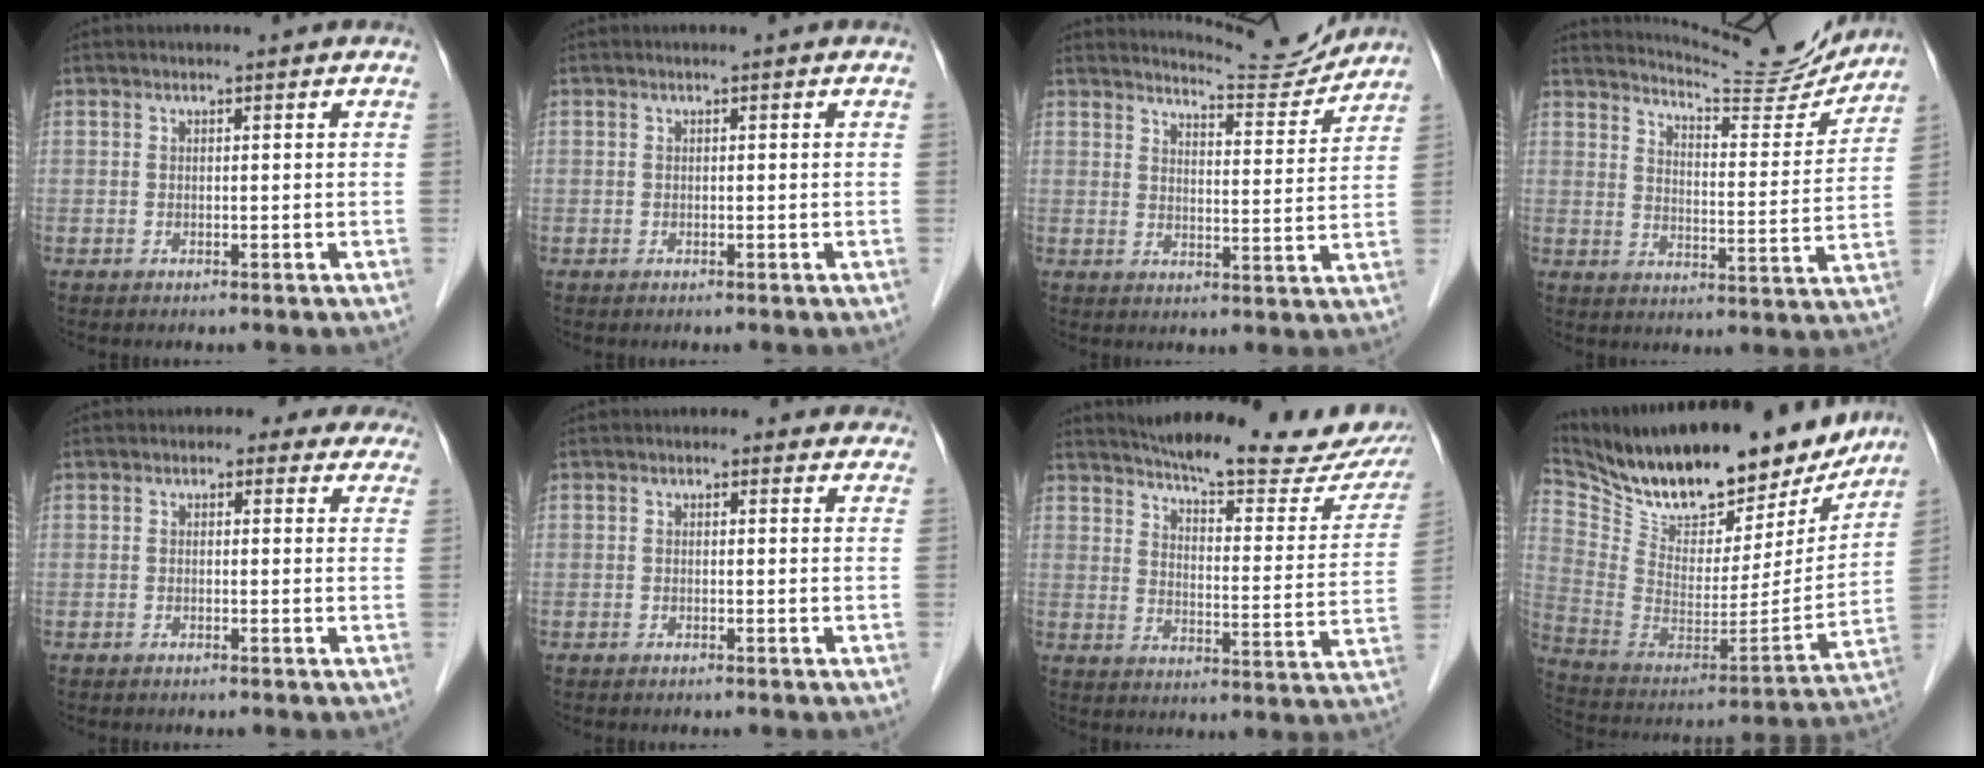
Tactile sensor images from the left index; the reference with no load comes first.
{"total": 0.0}
{"total": 8.2, "force": [8.2, -0.2, -0.1], "torque": [-0.011, -0.013, 0.112]}
{"total": 13.9, "force": [13.6, 0.5, 2.5], "torque": [-0.044, -0.037, 0.181]}
{"total": 4.6, "force": [3.5, 2.7, 1.1], "torque": [0.005, 0.008, 0.023]}
{"total": 1.9, "force": [1.4, 1.3, 0.5], "torque": [0.002, 0.006, 0.005]}
{"total": 21.4, "force": [19.2, 2.7, 9.0], "torque": [-0.121, -0.055, 0.238]}
{"total": 27.3, "force": [22.6, 8.4, 12.8], "torque": [-0.228, -0.015, 0.337]}